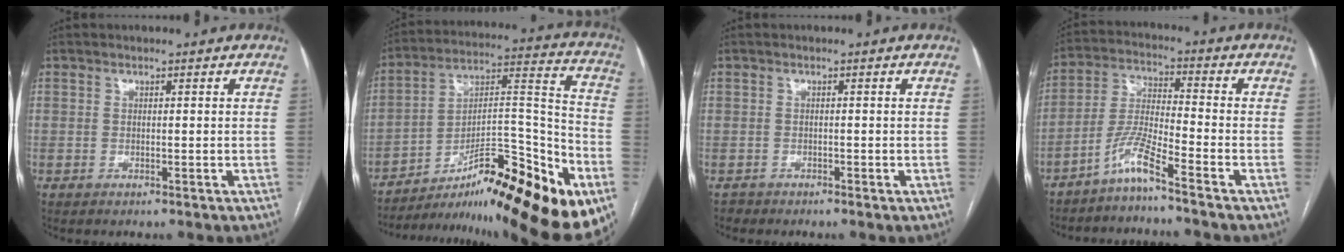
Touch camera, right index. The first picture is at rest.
{"total": 27.6, "force": [-17.4, 3.7, 21.1], "torque": [-0.250, 0.019, -0.267]}
{"total": 1.0, "force": [-0.8, 0.5, -0.4], "torque": [0.003, -0.001, -0.018]}
{"total": 6.4, "force": [-4.9, -0.8, 4.0], "torque": [-0.093, -0.012, -0.103]}